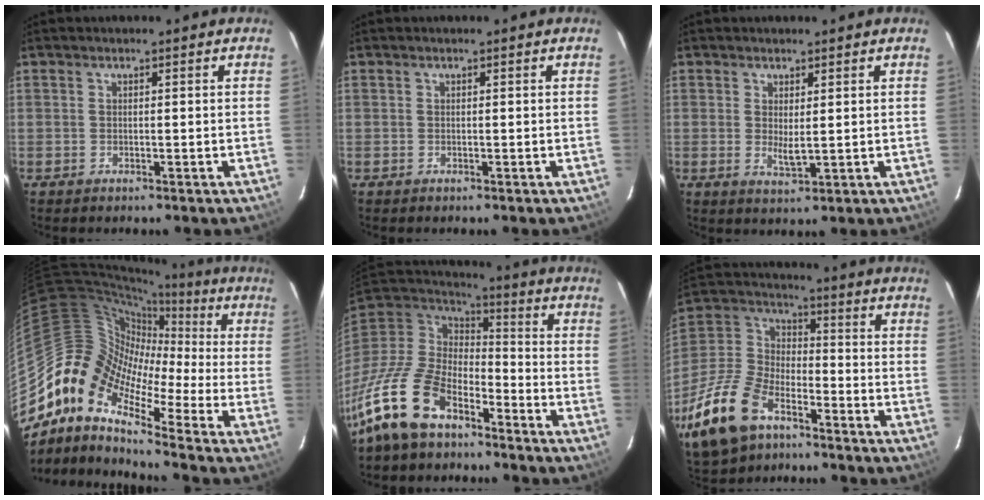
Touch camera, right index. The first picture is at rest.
{"total": 0.0}
{"total": 3.2, "force": [0.5, 1.1, 3.0], "torque": [-0.052, -0.008, 0.011]}
{"total": 10.7, "force": [-5.5, 6.0, 6.9], "torque": [-0.110, 0.020, -0.136]}
{"total": 19.4, "force": [-12.8, 10.2, 10.3], "torque": [-0.246, -0.013, -0.238]}
{"total": 19.3, "force": [-11.2, 10.7, 11.4], "torque": [-0.266, -0.001, -0.211]}